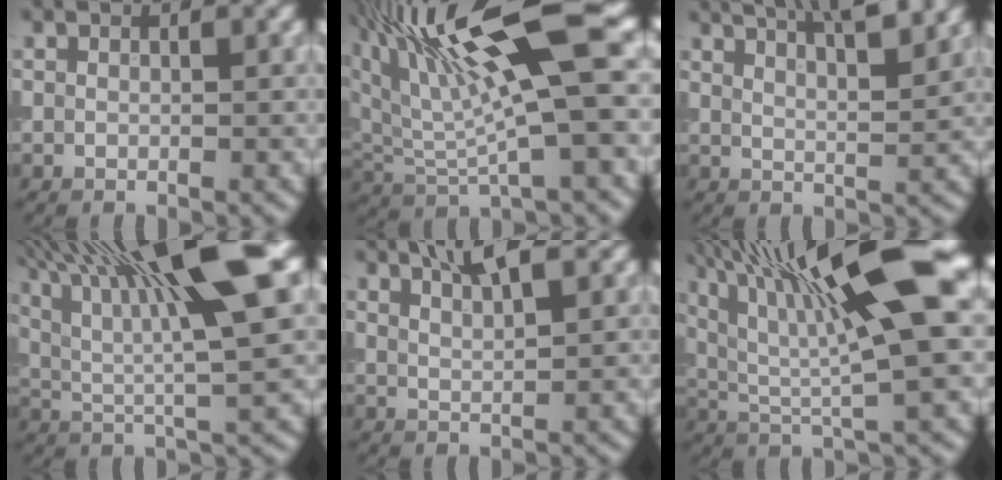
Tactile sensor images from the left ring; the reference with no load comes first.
{"total": 12.2, "force": [5.0, 2.7, 10.8], "torque": [-0.193, 0.012, 0.091]}
{"total": 7.1, "force": [5.2, 1.9, 4.4], "torque": [-0.023, 0.030, 0.041]}
{"total": 13.5, "force": [5.5, 3.1, 11.9], "torque": [-0.203, 0.015, 0.091]}
{"total": 3.0, "force": [2.2, 0.5, 1.9], "torque": [-0.024, 0.006, 0.040]}
{"total": 14.1, "force": [4.9, 3.1, 12.8], "torque": [-0.220, 0.018, 0.082]}